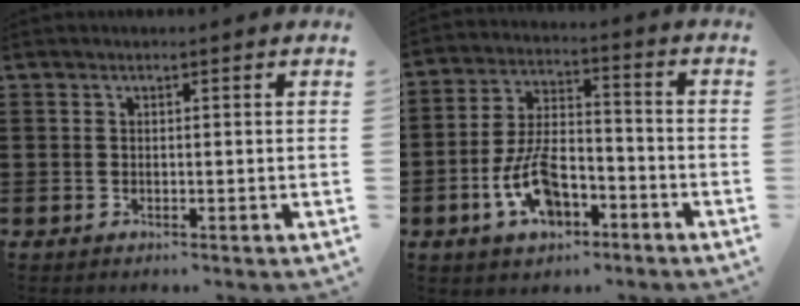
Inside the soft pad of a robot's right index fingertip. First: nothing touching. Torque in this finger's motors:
{"motor_torque": [1.76, 0.37, 0.38, 0.14]}